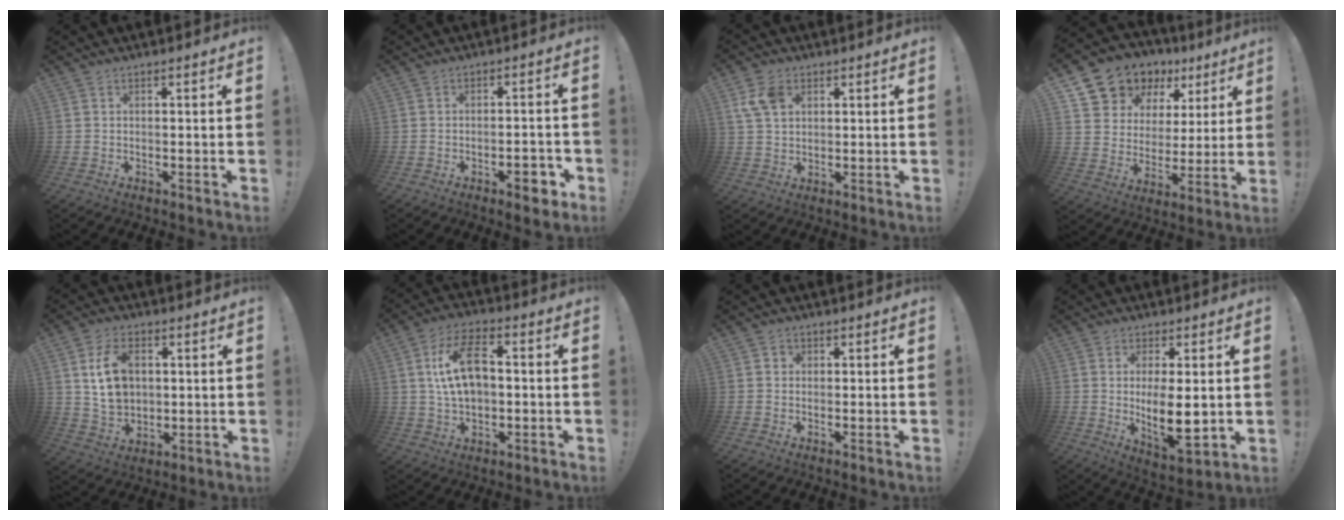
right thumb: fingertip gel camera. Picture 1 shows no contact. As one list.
[{"total": 5.3, "force": [-2.9, 2.1, 3.9], "torque": [-0.047, 0.014, -0.047]}, {"total": 7.2, "force": [2.7, 5.1, 4.3], "torque": [-0.083, 0.003, 0.056]}, {"total": 11.9, "force": [8.6, 7.9, 2.2], "torque": [-0.039, -0.072, 0.169]}, {"total": 12.4, "force": [3.2, 9.5, 7.4], "torque": [-0.111, 0.000, 0.063]}, {"total": 13.4, "force": [1.3, 8.3, 10.5], "torque": [-0.170, 0.014, 0.026]}, {"total": 0.6, "force": [0.1, 0.6, 0.0], "torque": [0.005, -0.001, 0.002]}, {"total": 11.8, "force": [0.1, 5.1, 10.6], "torque": [-0.170, -0.021, 0.004]}]